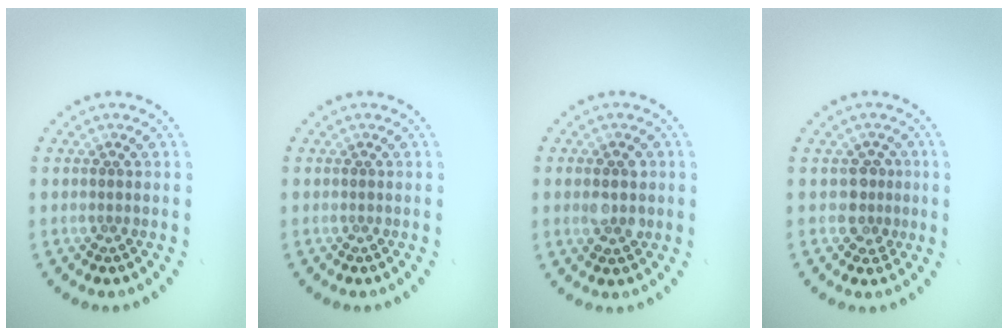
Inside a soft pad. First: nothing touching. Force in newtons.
{"total": 0.0}
{"total": 2.7, "press": 2.7, "slide": 0.2}
{"total": 2.1, "press": 1.7, "slide": 1.2}